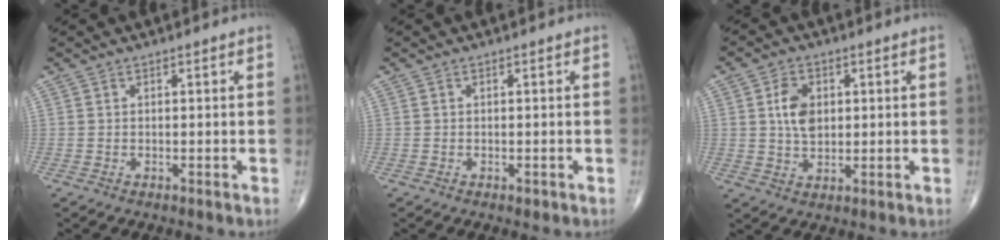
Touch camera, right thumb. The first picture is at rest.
{"total": 0.8, "force": [-0.3, 0.5, 0.6], "torque": [-0.007, -0.001, -0.004]}
{"total": 6.4, "force": [1.3, 4.3, 4.6], "torque": [-0.072, -0.006, 0.023]}